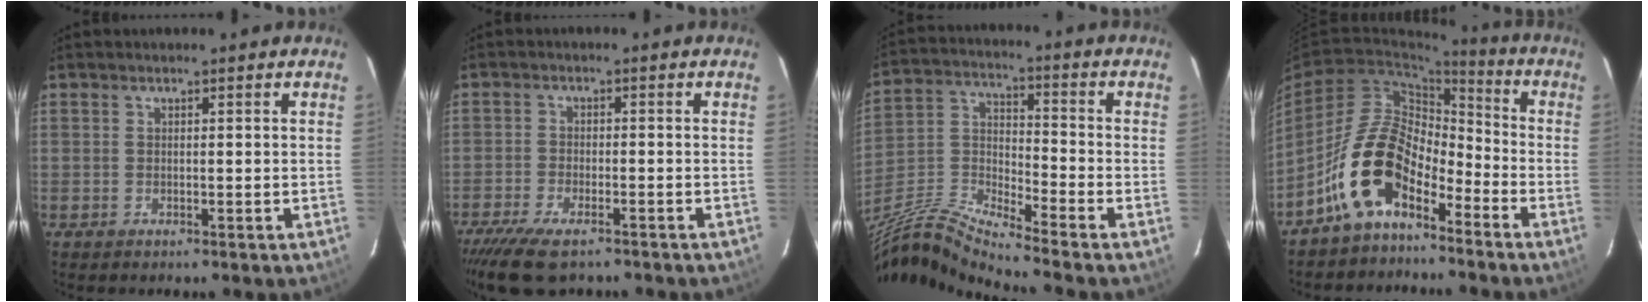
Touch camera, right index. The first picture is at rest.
{"total": 8.6, "force": [-6.8, 2.6, 4.6], "torque": [-0.117, -0.025, -0.123]}
{"total": 13.5, "force": [-10.9, 0.3, 8.0], "torque": [-0.168, -0.025, -0.219]}
{"total": 12.6, "force": [-8.0, 6.2, 7.6], "torque": [-0.142, 0.025, -0.154]}